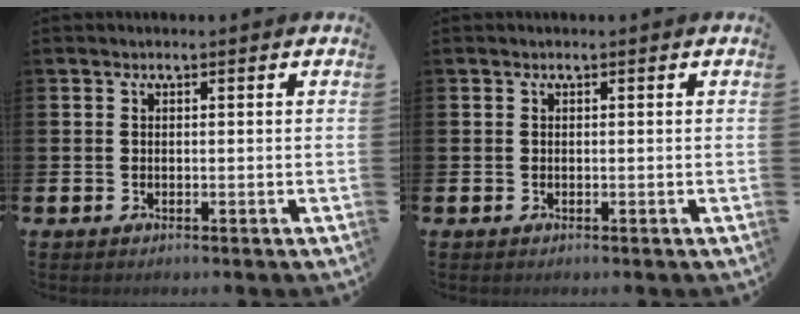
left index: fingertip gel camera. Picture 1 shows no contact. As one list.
[{"total": 0.0}]